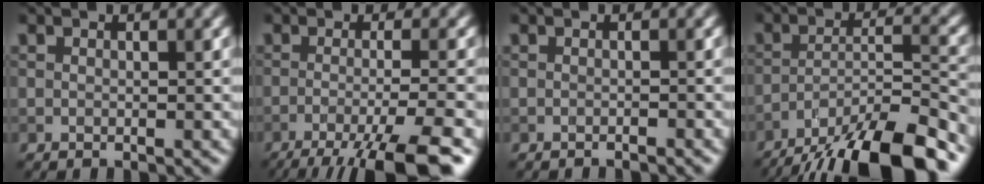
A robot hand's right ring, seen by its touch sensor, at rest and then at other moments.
{"total": 8.9, "force": [-5.3, 1.7, 6.9], "torque": [-0.095, -0.008, -0.092]}
{"total": 0.9, "force": [-0.8, 0.1, 0.3], "torque": [0.000, 0.001, -0.015]}
{"total": 12.8, "force": [-10.0, 2.8, 7.5], "torque": [-0.124, 0.002, -0.163]}